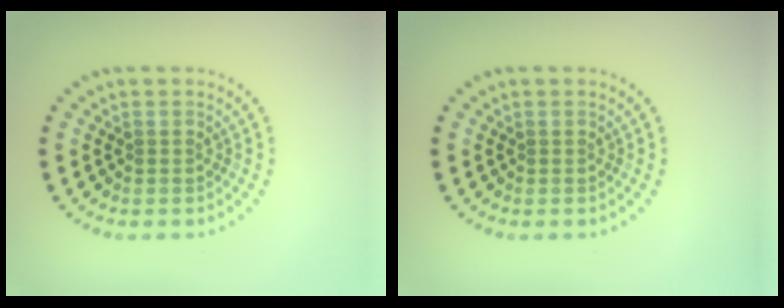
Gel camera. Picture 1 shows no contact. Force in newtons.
{"total": 0.0}